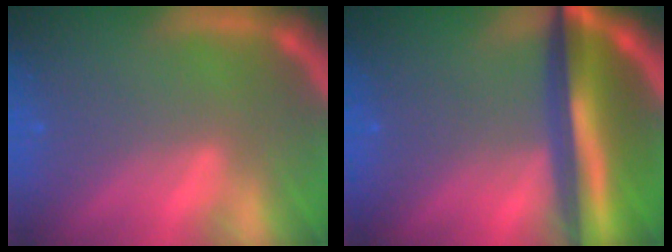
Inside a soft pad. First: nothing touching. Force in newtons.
{"total": 10.0}